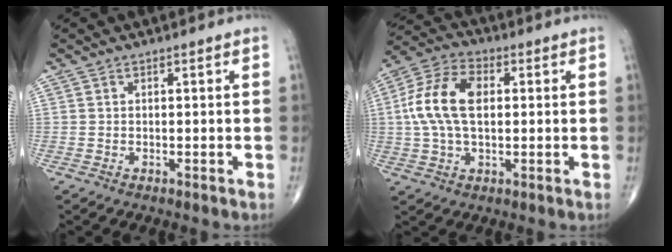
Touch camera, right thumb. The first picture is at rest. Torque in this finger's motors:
{"motor_torque": [0.16, 0.25, 1.08, 0.43, 0.15]}